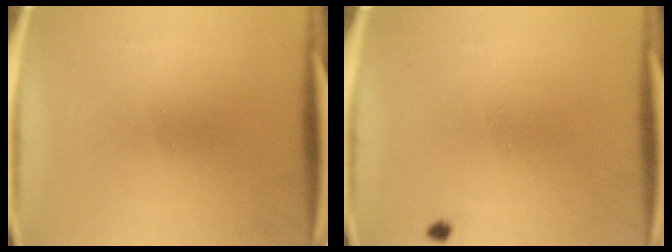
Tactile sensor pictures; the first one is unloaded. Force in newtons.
{"total": 0.7}